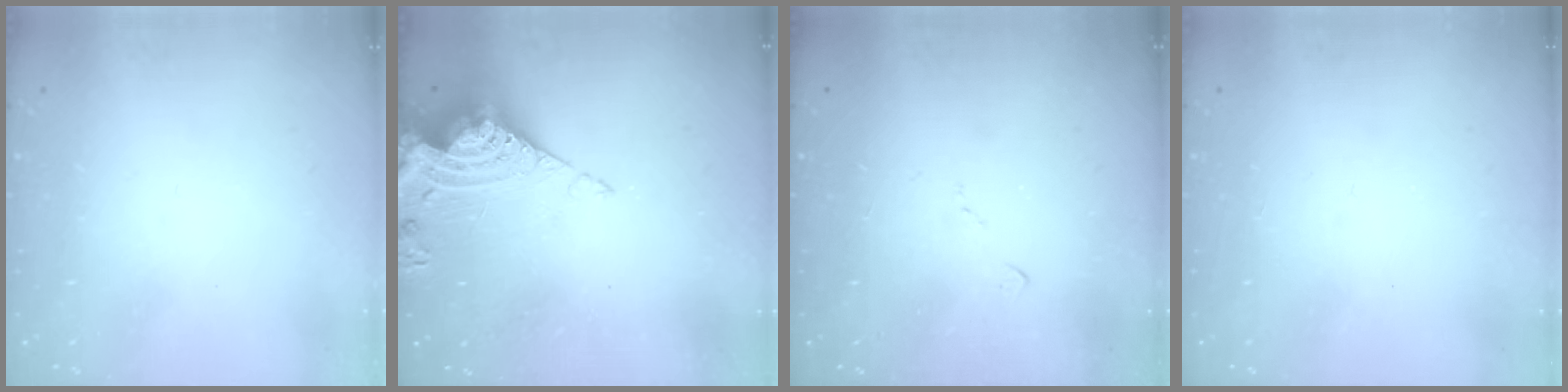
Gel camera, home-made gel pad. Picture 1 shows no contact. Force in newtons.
{"total": 14.0, "press": 13.9, "slide": 1.6}
{"total": 6.2, "press": 6.1, "slide": 0.8}
{"total": 0.9, "press": 0.9, "slide": 0.2}